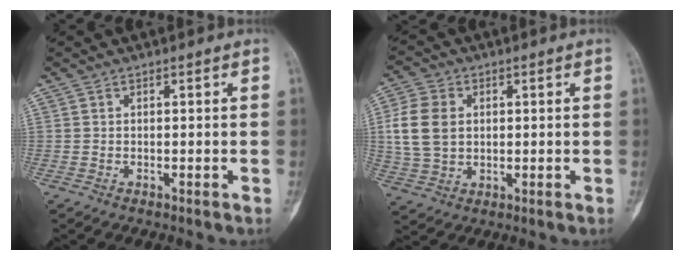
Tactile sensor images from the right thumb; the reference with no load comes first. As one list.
[{"total": 9.6, "force": [1.4, 7.2, 6.3], "torque": [-0.126, 0.003, 0.029]}]